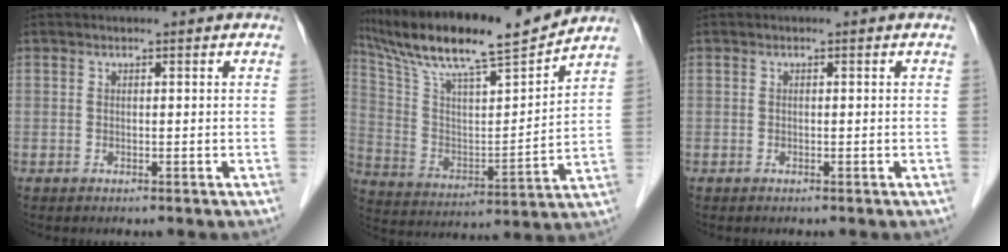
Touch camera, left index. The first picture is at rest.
{"total": 19.8, "force": [17.3, 0.6, 9.5], "torque": [-0.177, 0.008, 0.299]}
{"total": 0.0}